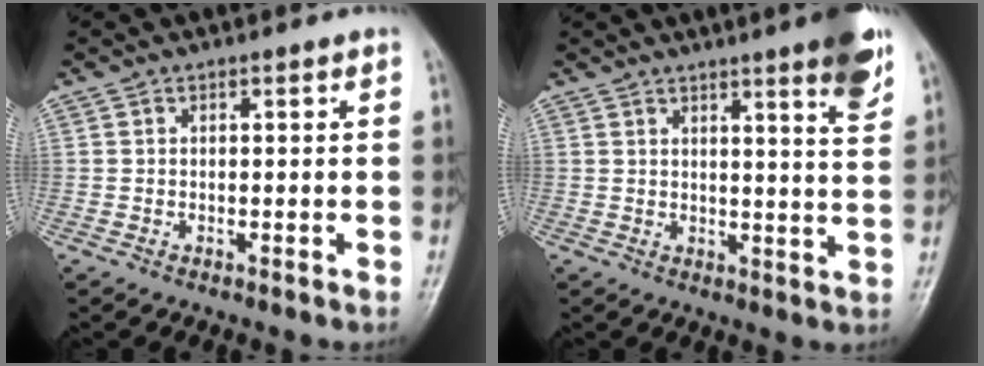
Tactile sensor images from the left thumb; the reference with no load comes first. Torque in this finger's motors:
{"motor_torque": [1.27, 0.76, 0.67, -0.85, 0.01]}